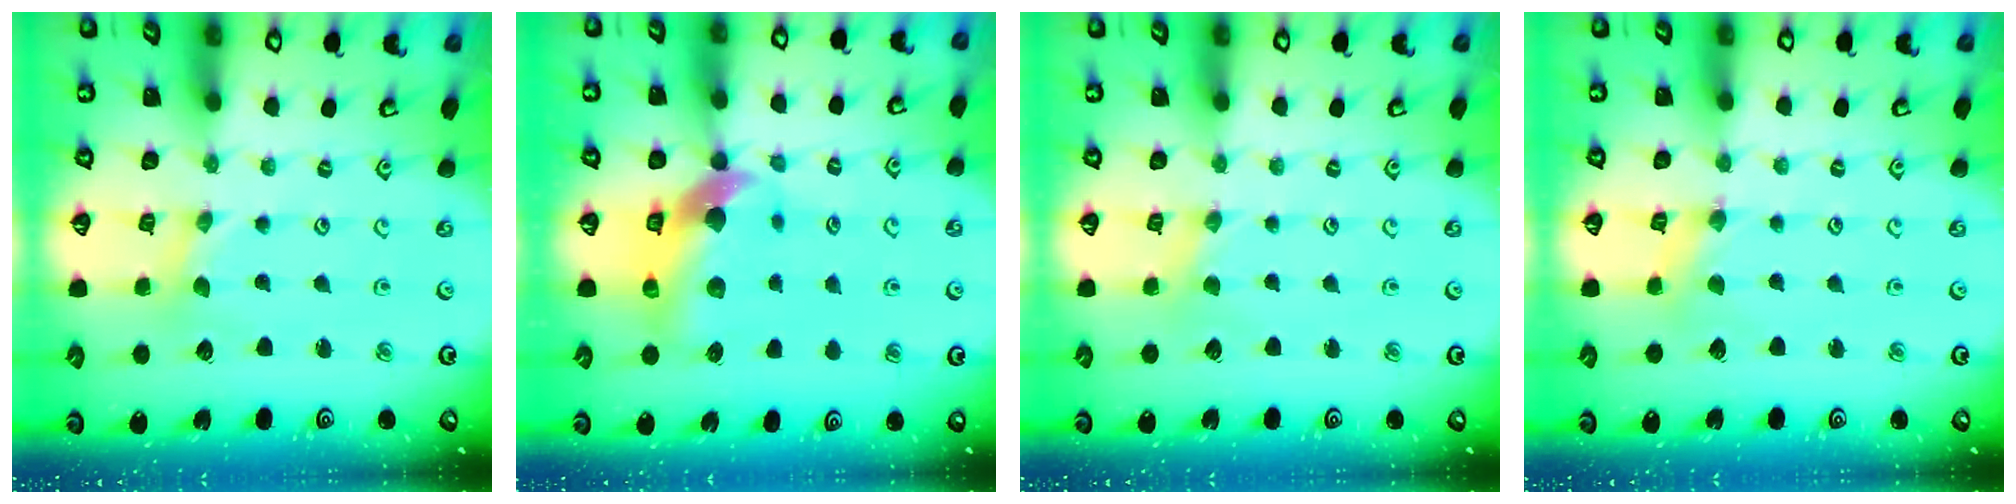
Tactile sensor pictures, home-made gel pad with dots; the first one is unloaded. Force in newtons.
{"total": 12.0, "press": 11.9, "slide": 1.9}
{"total": 1.1, "press": 1.1, "slide": 0.2}
{"total": 1.2, "press": 1.2, "slide": 0.2}